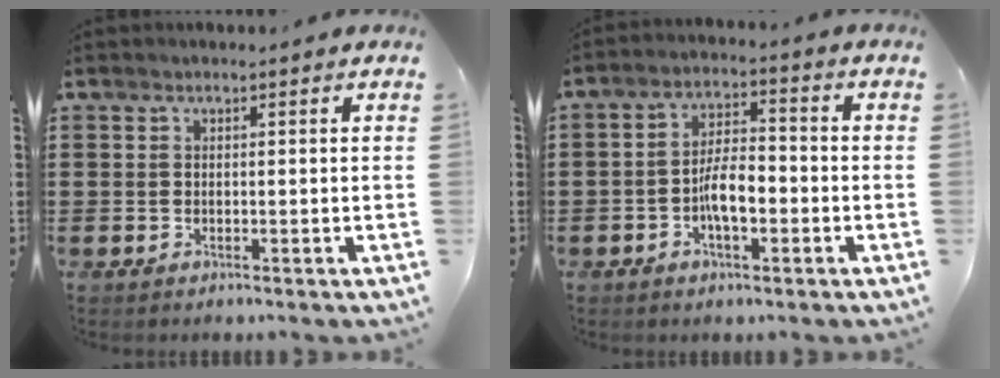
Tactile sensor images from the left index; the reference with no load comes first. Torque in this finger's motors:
{"motor_torque": [0.31, 0.17, 0.33, 0.08]}